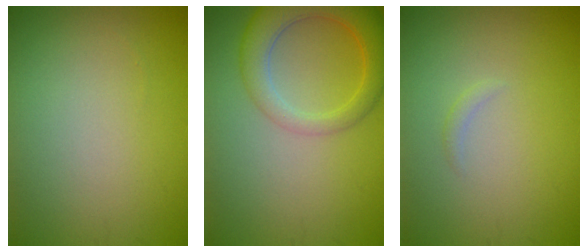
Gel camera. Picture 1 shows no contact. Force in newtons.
{"total": 5.5, "press": 5.5, "slide": 0.3}
{"total": 0.6, "press": 0.6, "slide": 0.0}